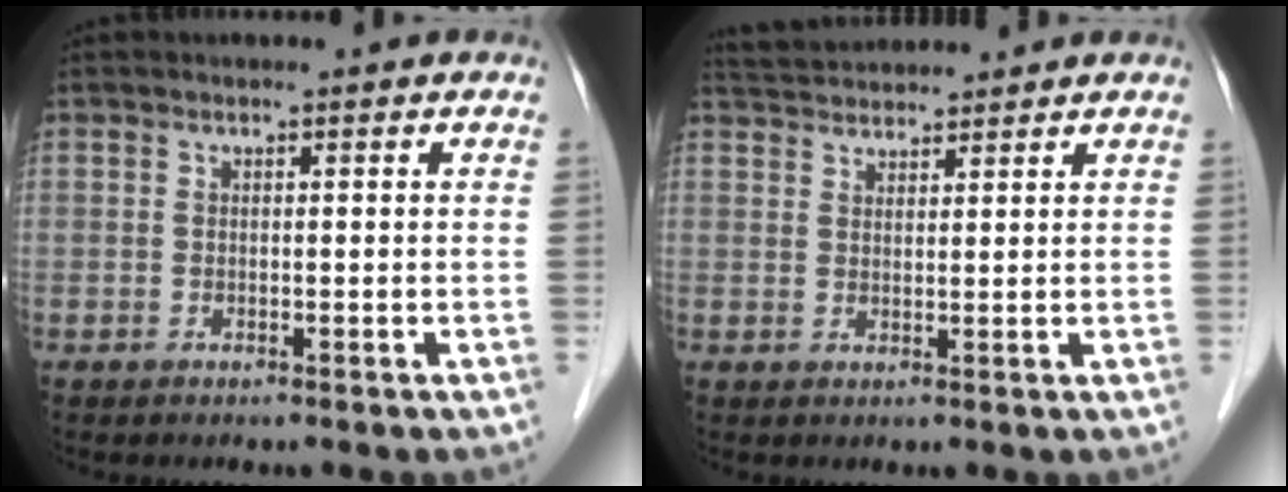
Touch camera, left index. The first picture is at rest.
{"total": 5.5, "force": [5.4, 0.5, 0.9], "torque": [-0.022, 0.038, 0.094]}